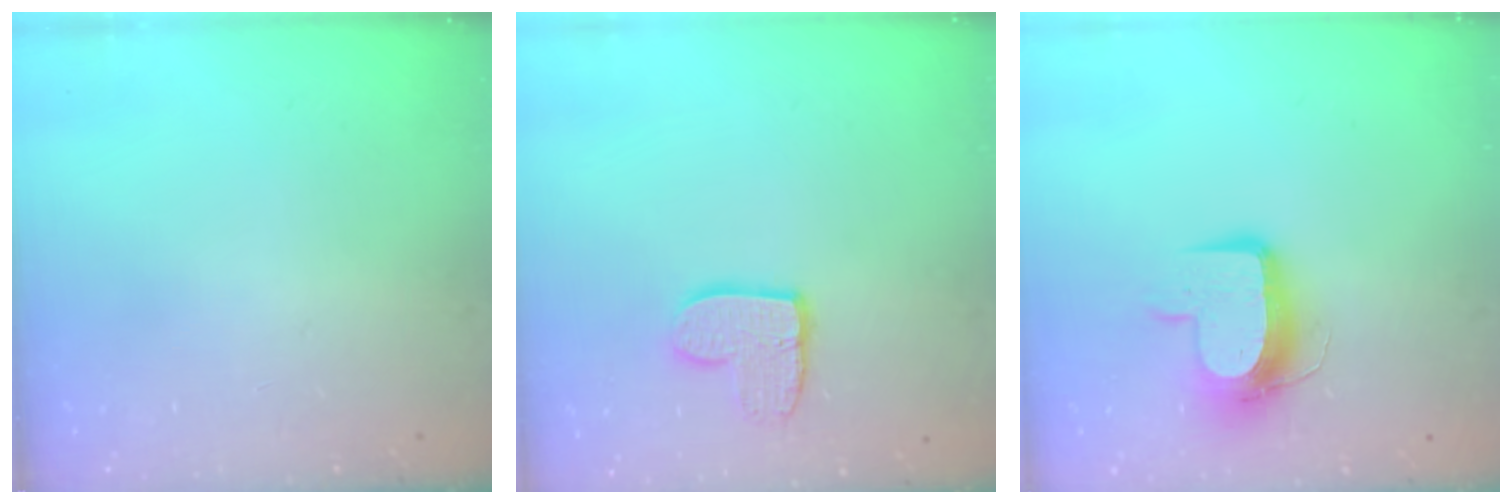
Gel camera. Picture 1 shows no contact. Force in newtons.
{"total": 9.2, "press": 9.2, "slide": 0.2}
{"total": 10.8, "press": 10.8, "slide": 1.0}